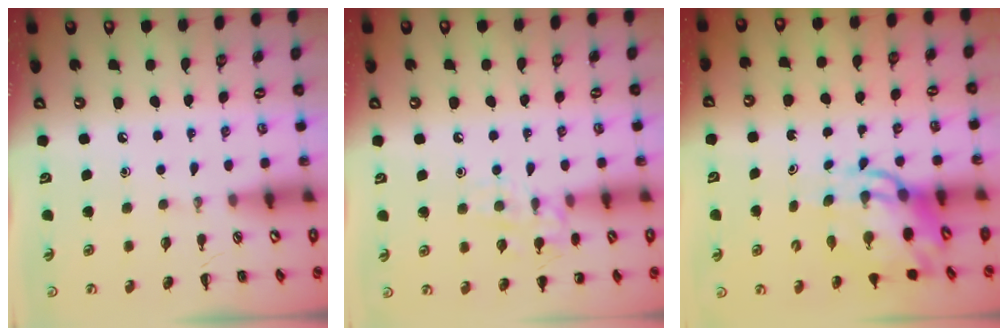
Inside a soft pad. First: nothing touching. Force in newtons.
{"total": 10.3, "press": 10.2, "slide": 1.4}
{"total": 8.7, "press": 8.4, "slide": 2.2}